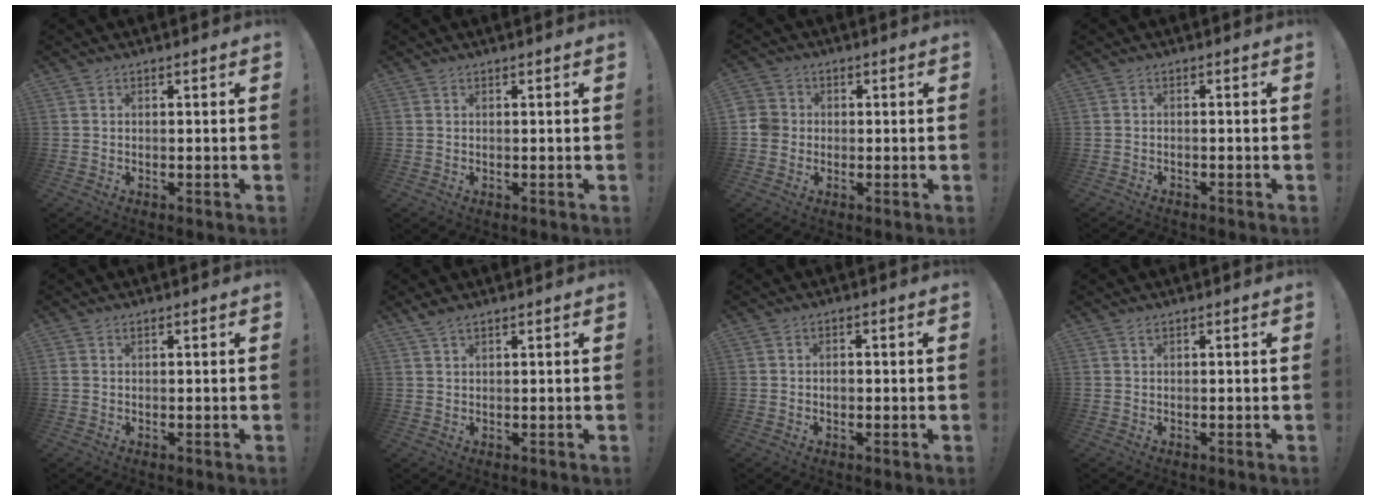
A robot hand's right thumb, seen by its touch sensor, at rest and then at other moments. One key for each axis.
{"total": 0.0}
{"total": 4.7, "fx": -0.6, "fy": 4.4, "fz": 1.6, "tx": -0.032, "ty": 0.013, "tz": -0.009}
{"total": 1.1, "fx": -1.1, "fy": 0.1, "fz": 0.0, "tx": -0.004, "ty": 0.005, "tz": -0.019}
{"total": 0.8, "fx": 0.5, "fy": 0.2, "fz": 0.7, "tx": -0.014, "ty": 0.003, "tz": 0.008}
{"total": 2.5, "fx": 1.9, "fy": 0.7, "fz": 1.4, "tx": -0.030, "ty": -0.005, "tz": 0.035}
{"total": 1.2, "fx": -0.6, "fy": 0.8, "fz": 0.6, "tx": -0.014, "ty": 0.006, "tz": -0.011}
{"total": 0.6, "fx": 0.4, "fy": 0.2, "fz": 0.4, "tx": -0.008, "ty": 0.001, "tz": 0.007}